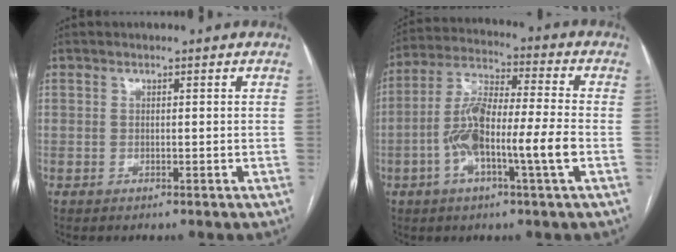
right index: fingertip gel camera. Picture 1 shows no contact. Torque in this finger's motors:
{"motor_torque": [1.66, -0.48, 0.58, 0.21]}